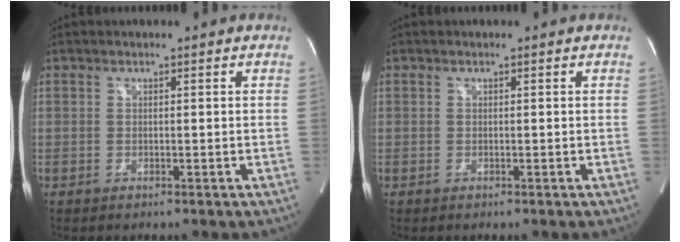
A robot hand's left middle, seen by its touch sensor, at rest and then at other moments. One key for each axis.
{"total": 0.0}